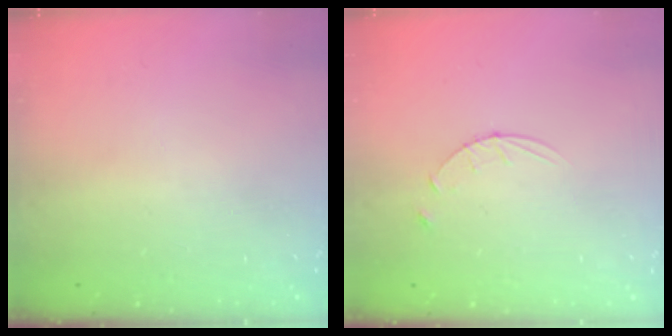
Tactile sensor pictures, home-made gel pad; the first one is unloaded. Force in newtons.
{"total": 4.9, "press": 4.9, "slide": 0.6}